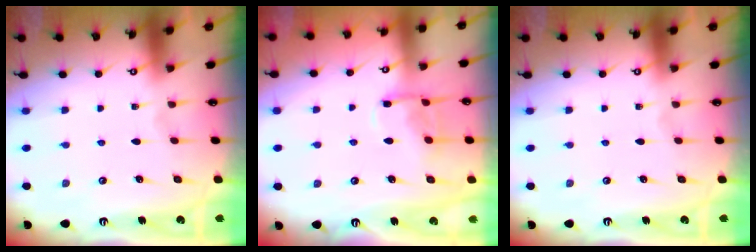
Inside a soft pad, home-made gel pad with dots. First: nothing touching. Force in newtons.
{"total": 9.1, "press": 9.1, "slide": 0.8}
{"total": 0.0}